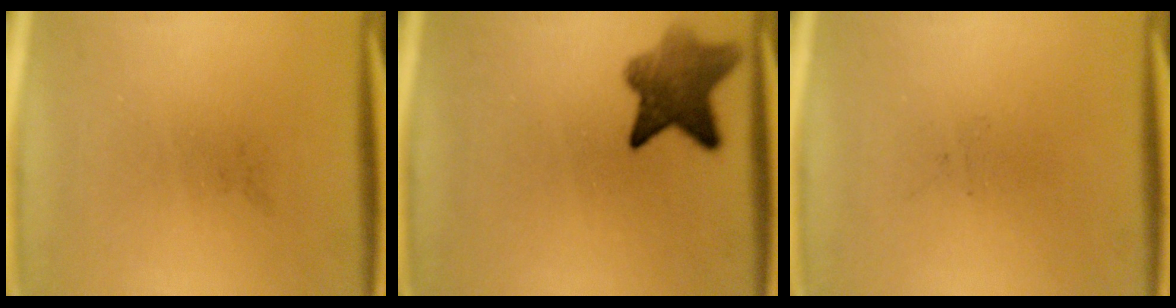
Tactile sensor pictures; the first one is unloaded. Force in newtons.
{"total": 6.8}
{"total": 0.0}